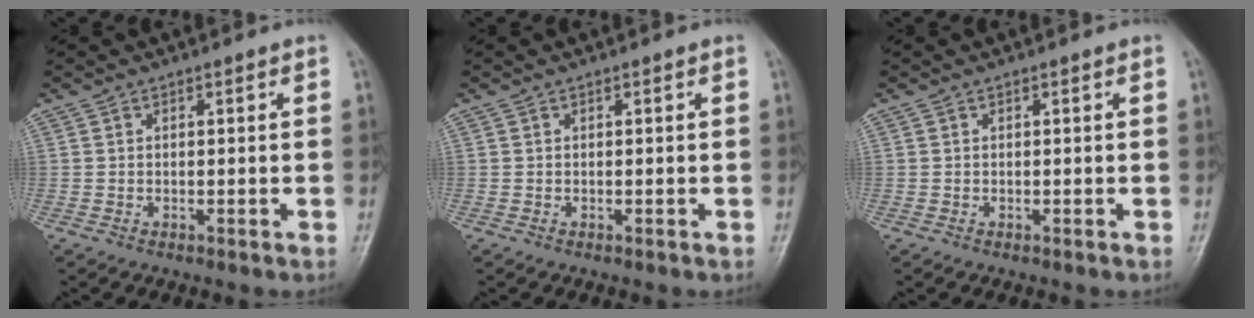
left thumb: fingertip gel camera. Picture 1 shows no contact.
{"total": 0.0}
{"total": 0.0}